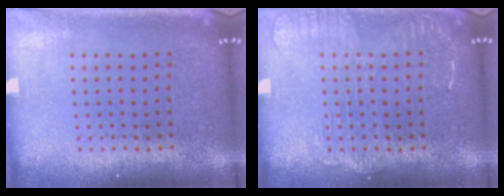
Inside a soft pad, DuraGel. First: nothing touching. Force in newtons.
{"total": 2.2, "press": 2.2, "slide": 0.3}